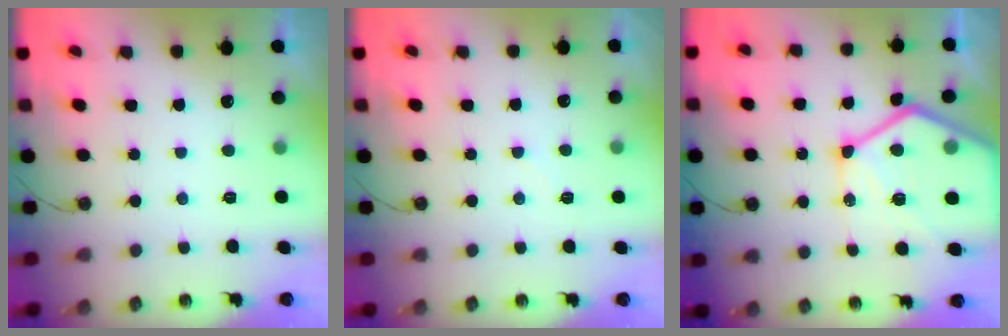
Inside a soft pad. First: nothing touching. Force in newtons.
{"total": 3.8, "press": 3.8, "slide": 0.6}
{"total": 23.1, "press": 23.1, "slide": 1.8}